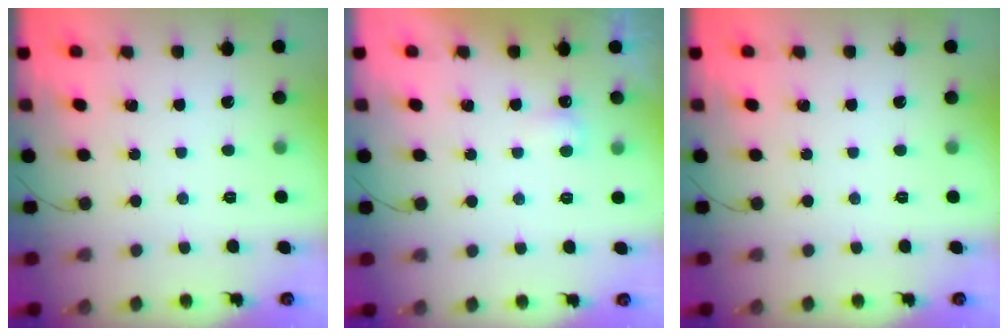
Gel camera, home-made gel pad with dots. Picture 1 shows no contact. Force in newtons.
{"total": 2.4, "press": 2.4, "slide": 0.6}
{"total": 0.0}